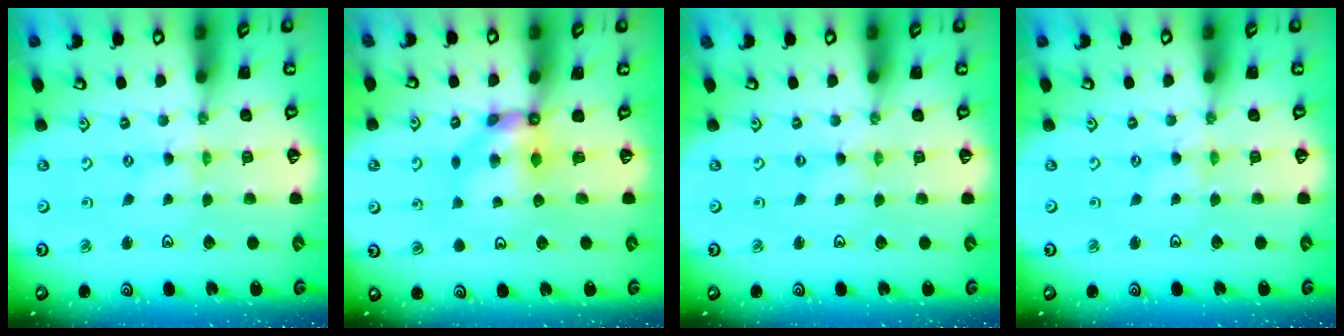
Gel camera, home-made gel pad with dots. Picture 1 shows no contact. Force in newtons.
{"total": 6.8, "press": 6.8, "slide": 0.4}
{"total": 0.0}
{"total": 0.0}